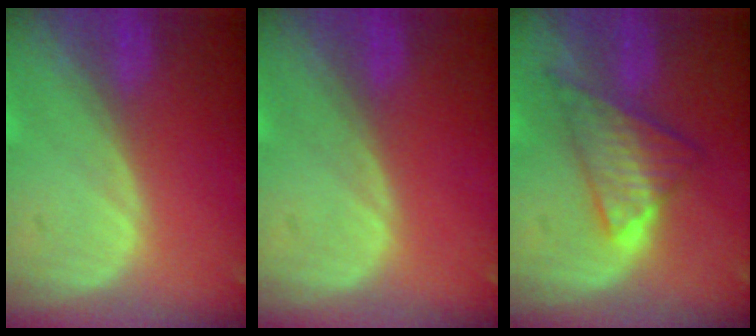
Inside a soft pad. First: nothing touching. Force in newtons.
{"total": 0.0}
{"total": 7.0, "press": 6.6, "slide": 2.5}